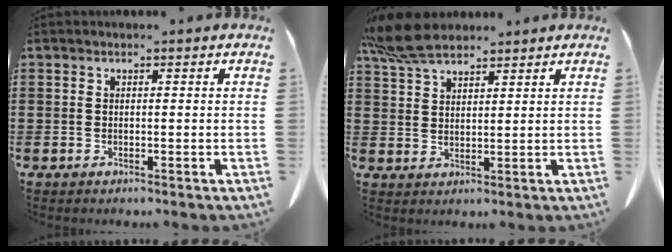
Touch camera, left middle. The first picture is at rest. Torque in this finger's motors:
{"motor_torque": [1.60, 0.54, 0.25, 0.12]}